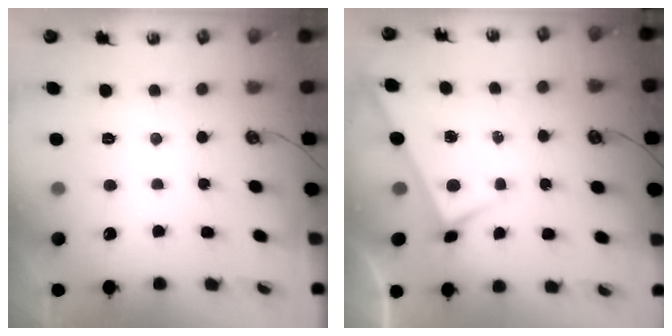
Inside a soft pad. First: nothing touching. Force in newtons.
{"total": 2.9, "press": 2.9, "slide": 0.3}